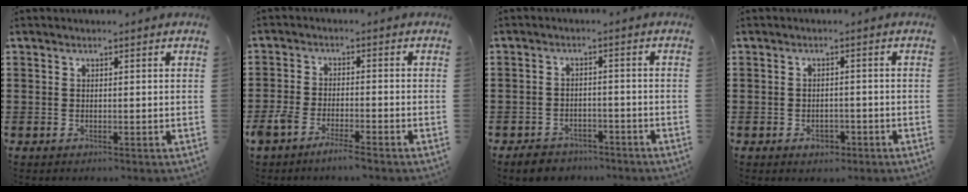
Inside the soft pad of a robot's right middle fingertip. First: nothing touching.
{"total": 3.7, "force": [-3.2, 0.4, 1.8], "torque": [-0.053, -0.006, -0.067]}
{"total": 2.9, "force": [-2.8, 1.0, 0.1], "torque": [-0.010, 0.005, -0.059]}
{"total": 2.1, "force": [-1.2, 1.4, 1.0], "torque": [-0.023, 0.000, -0.025]}